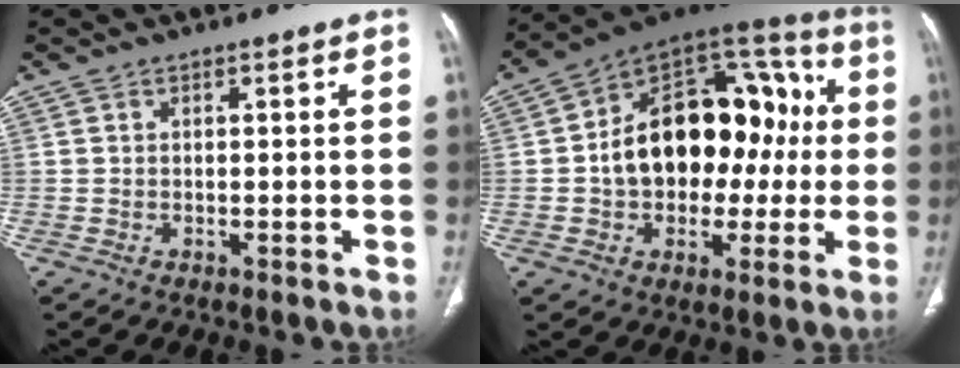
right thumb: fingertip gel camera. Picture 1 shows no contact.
{"total": 24.4, "force": [0.2, 15.9, 18.5], "torque": [-0.245, 0.050, 0.008]}